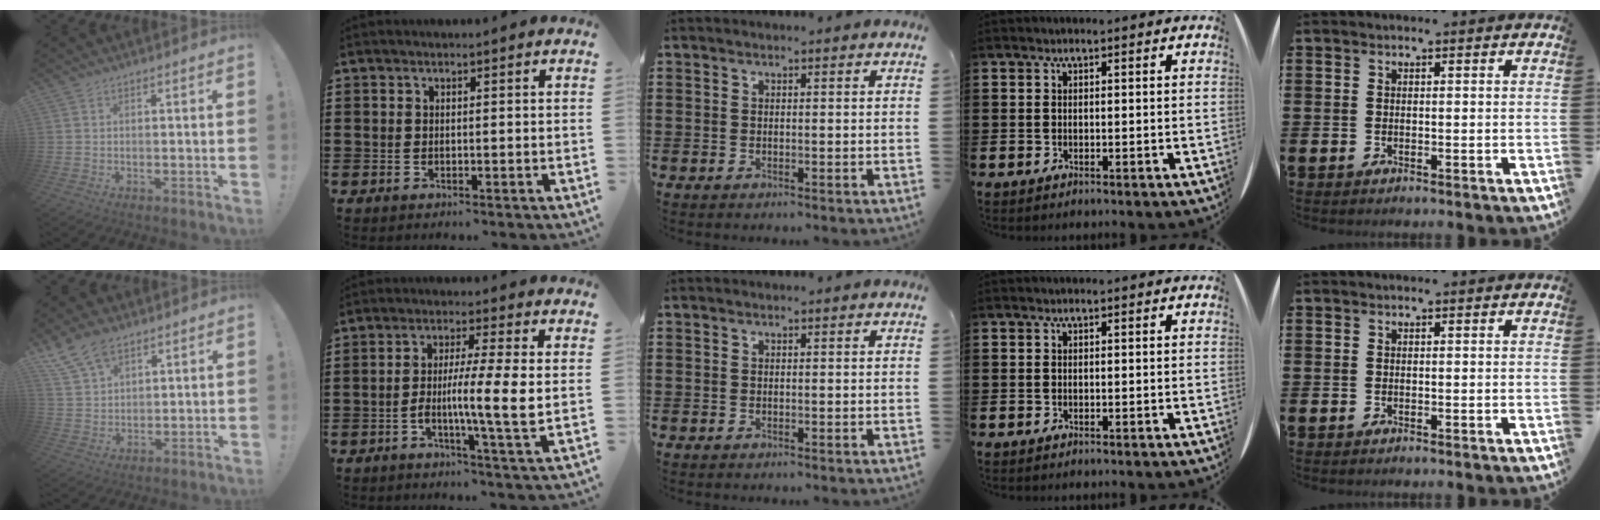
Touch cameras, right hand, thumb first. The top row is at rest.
{"thumb": {"total": 9.4, "force": [7.0, 5.0, 3.9], "torque": [-0.085, -0.030, 0.140]}, "index": {"total": 8.2, "force": [-1.3, 0.0, 8.1], "torque": [-0.142, -0.006, -0.028]}}